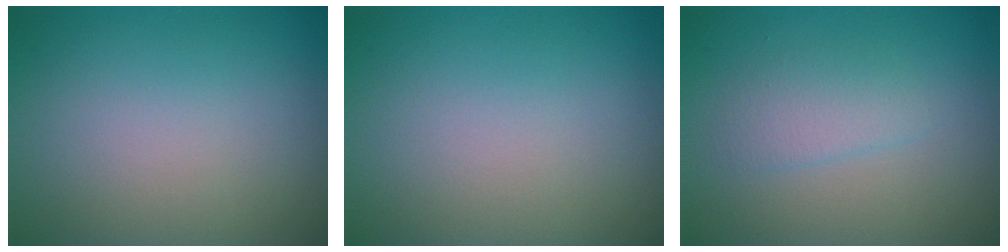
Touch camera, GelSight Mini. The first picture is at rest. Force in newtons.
{"total": 0.0}
{"total": 2.0, "press": 2.0, "slide": 0.1}